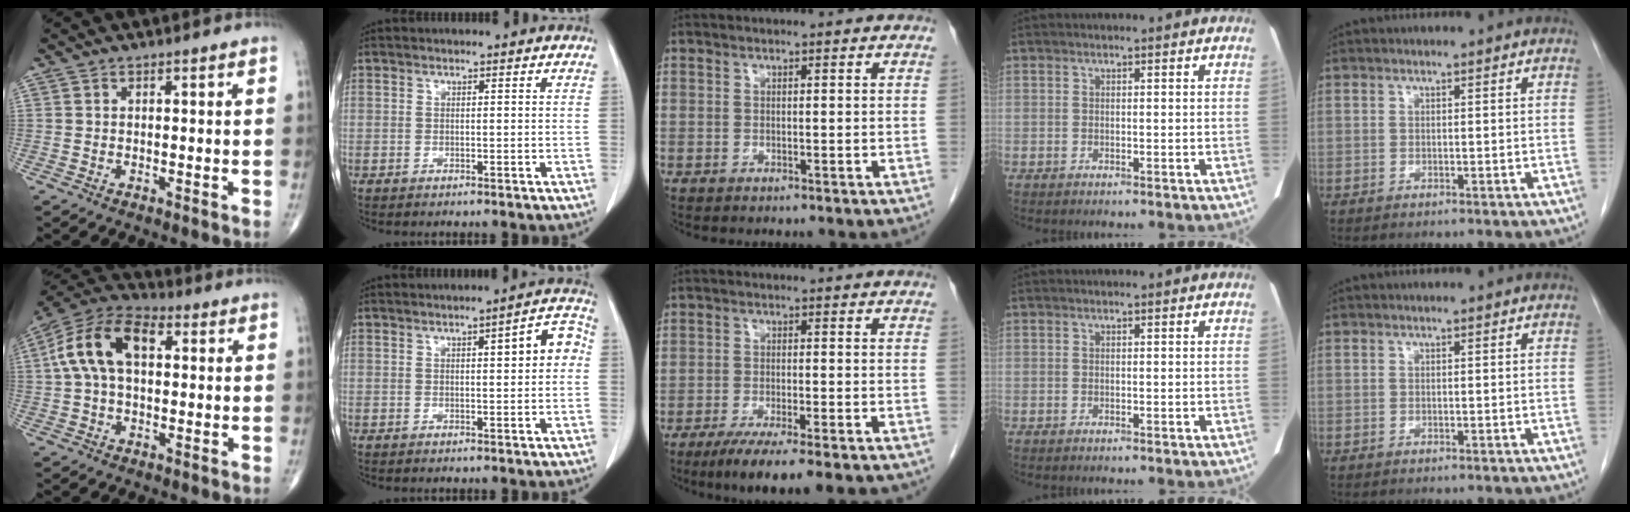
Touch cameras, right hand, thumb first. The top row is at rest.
{"thumb": {"total": 13.4, "force": [2.3, 7.8, 10.6], "torque": [-0.206, 0.037, 0.032]}, "index": {"total": 5.0, "force": [0.6, 1.2, 4.8], "torque": [-0.059, 0.020, 0.004]}, "middle": {"total": 9.9, "force": [-7.4, 1.0, 6.5], "torque": [-0.089, -0.018, -0.108]}}